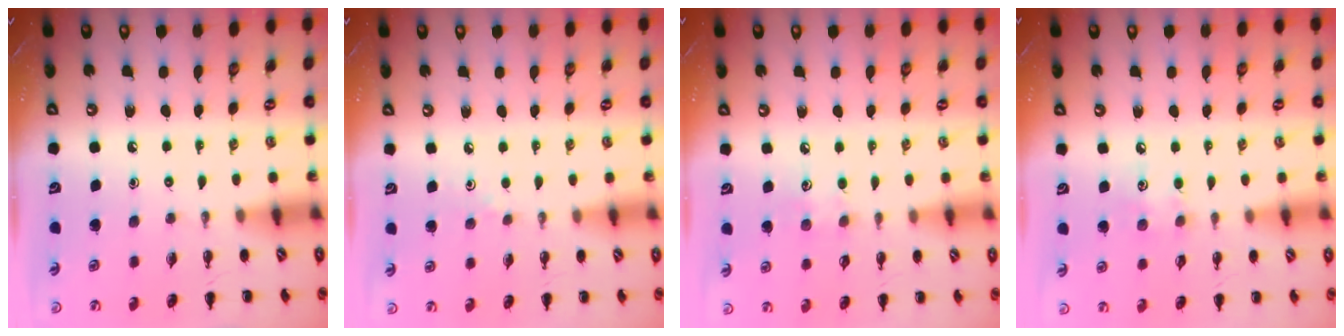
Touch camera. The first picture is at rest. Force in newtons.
{"total": 2.2, "press": 2.1, "slide": 0.9}
{"total": 5.2, "press": 5.1, "slide": 1.3}
{"total": 5.8, "press": 5.6, "slide": 1.3}